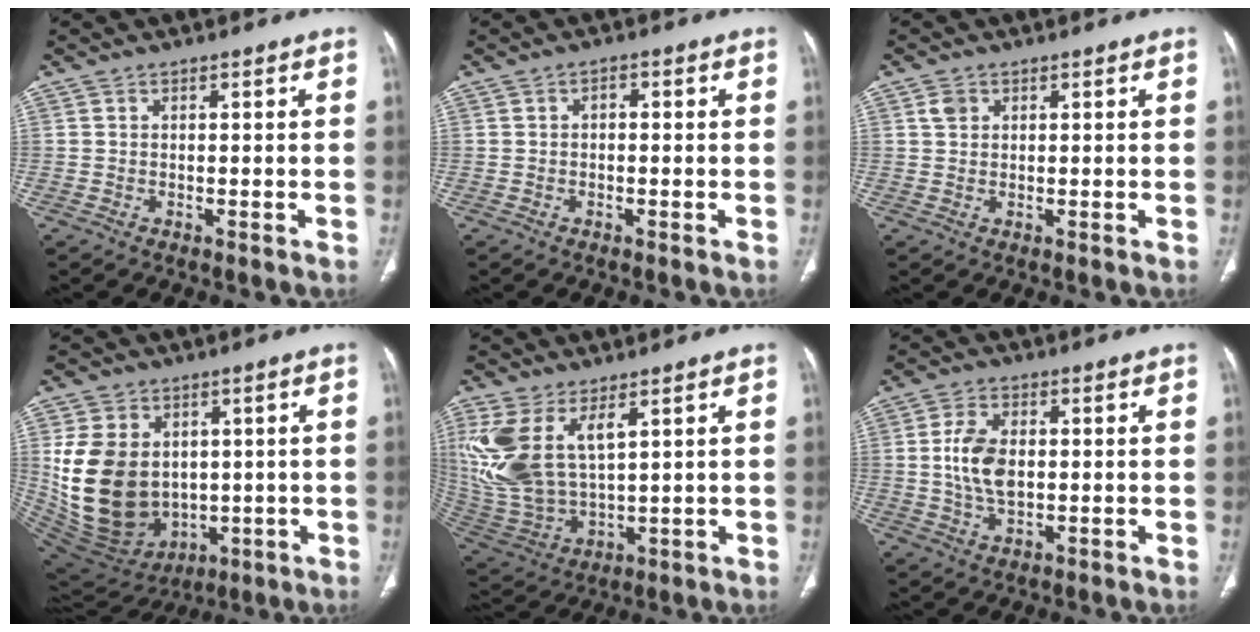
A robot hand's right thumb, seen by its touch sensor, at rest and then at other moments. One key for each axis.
{"total": 1.4, "fx": 0.1, "fy": 0.9, "fz": 1.0, "tx": -0.013, "ty": 0.006, "tz": -0.003}
{"total": 2.0, "fx": 0.9, "fy": 1.5, "fz": 0.9, "tx": -0.011, "ty": 0.001, "tz": 0.017}
{"total": 19.4, "fx": 1.5, "fy": 14.9, "fz": 12.5, "tx": -0.214, "ty": -0.015, "tz": 0.063}
{"total": 16.6, "fx": 6.3, "fy": 8.5, "fz": 12.7, "tx": -0.273, "ty": -0.018, "tz": 0.146}
{"total": 8.2, "fx": 0.4, "fy": 5.0, "fz": 6.6, "tx": -0.125, "ty": -0.001, "tz": 0.010}